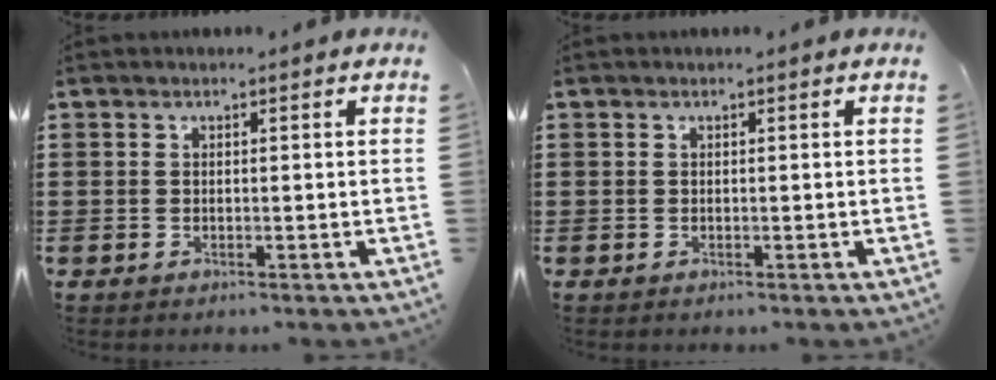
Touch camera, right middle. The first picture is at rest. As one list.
[{"total": 0.0}]